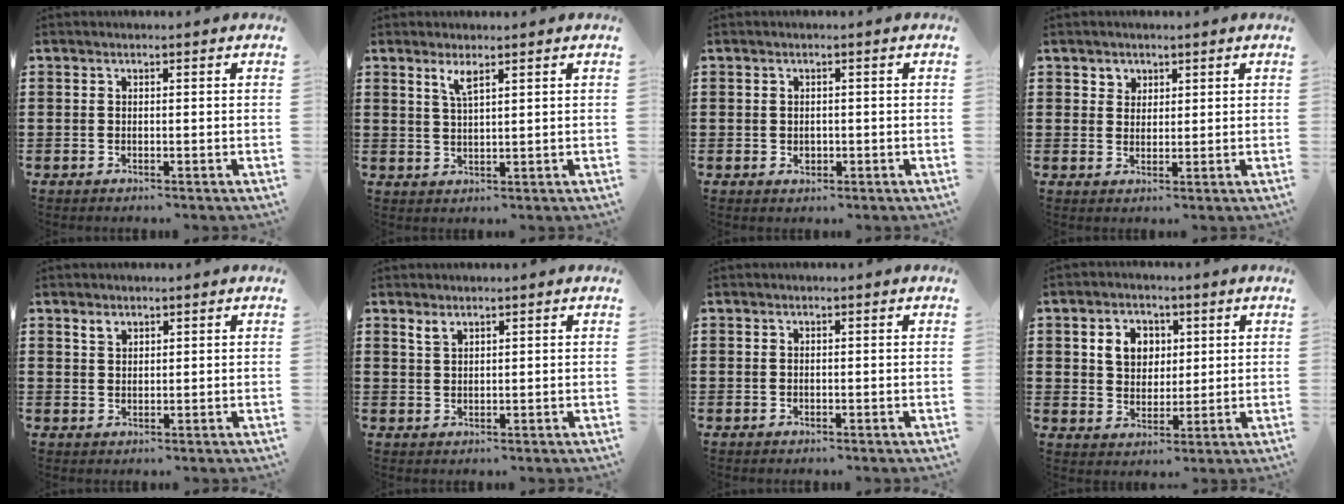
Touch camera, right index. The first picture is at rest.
{"total": 2.7, "force": [1.8, 0.4, 2.0], "torque": [-0.044, 0.001, 0.031]}
{"total": 1.1, "force": [-0.1, 0.8, 0.7], "torque": [-0.016, 0.003, -0.003]}
{"total": 2.1, "force": [1.4, 1.6, 0.0], "torque": [-0.009, 0.008, 0.025]}
{"total": 1.5, "force": [1.2, 0.7, 0.6], "torque": [-0.015, 0.001, 0.024]}
{"total": 1.6, "force": [1.3, 0.6, 0.7], "torque": [-0.018, 0.000, 0.025]}
{"total": 0.0}
{"total": 5.3, "force": [1.7, 4.4, 2.4], "torque": [-0.059, 0.012, 0.027]}